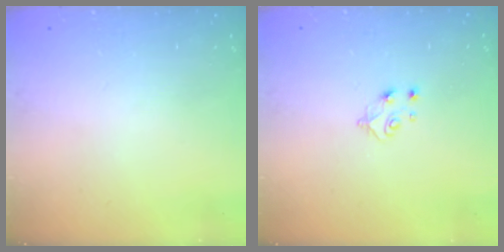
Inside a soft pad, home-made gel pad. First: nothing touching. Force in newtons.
{"total": 4.9, "press": 4.9, "slide": 0.5}